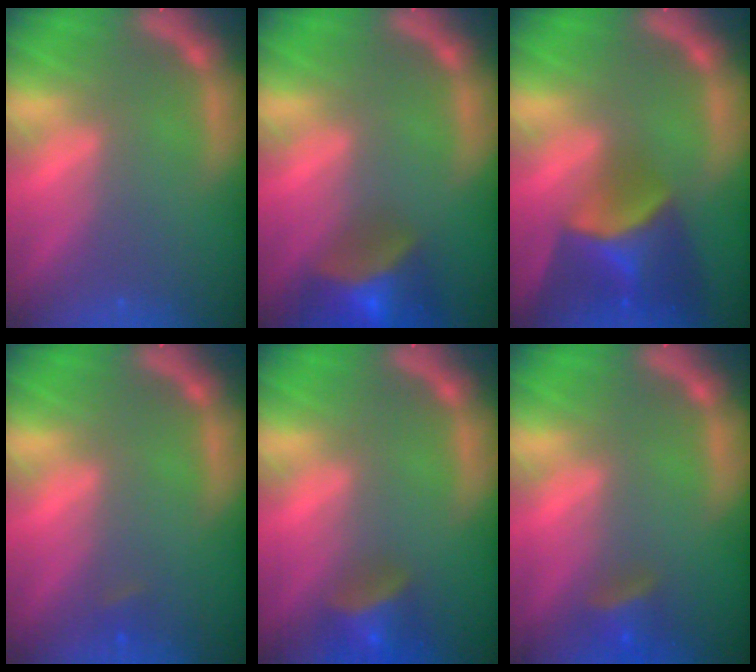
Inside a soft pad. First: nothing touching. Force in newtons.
{"total": 7.5}
{"total": 7.9}
{"total": 0.9}
{"total": 4.5}
{"total": 2.9}